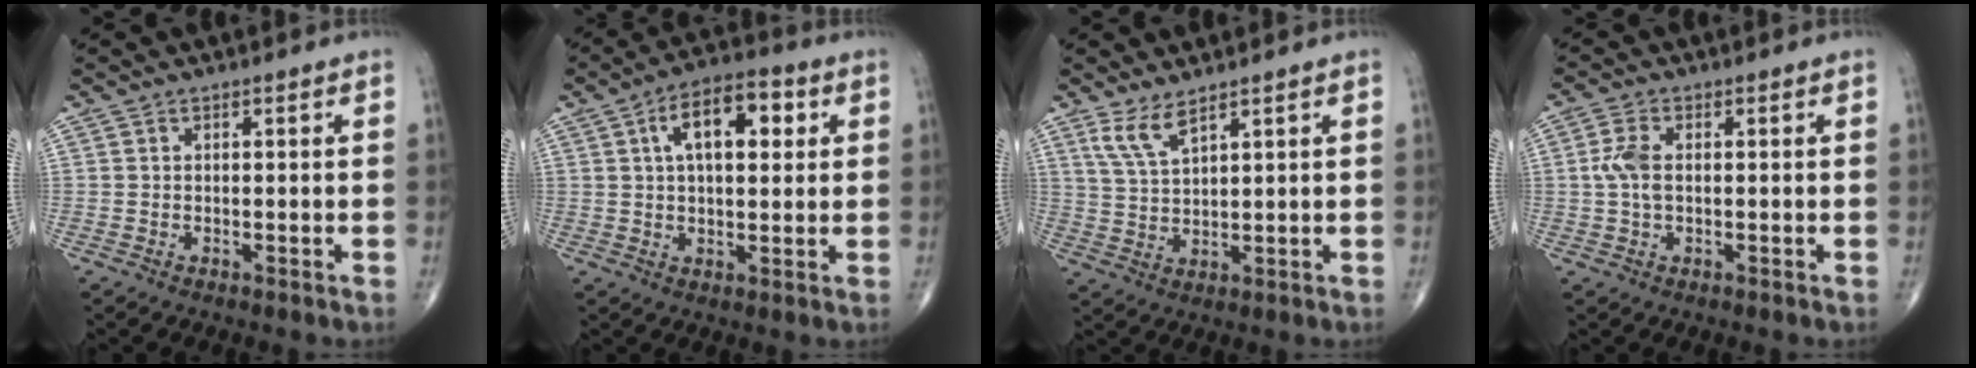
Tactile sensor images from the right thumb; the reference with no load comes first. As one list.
[{"total": 11.7, "force": [3.4, 5.8, 9.6], "torque": [-0.135, 0.015, 0.048]}, {"total": 5.0, "force": [3.5, 1.4, 3.2], "torque": [-0.068, -0.021, 0.078]}, {"total": 4.4, "force": [0.2, 2.3, 3.7], "torque": [-0.093, 0.007, 0.001]}]